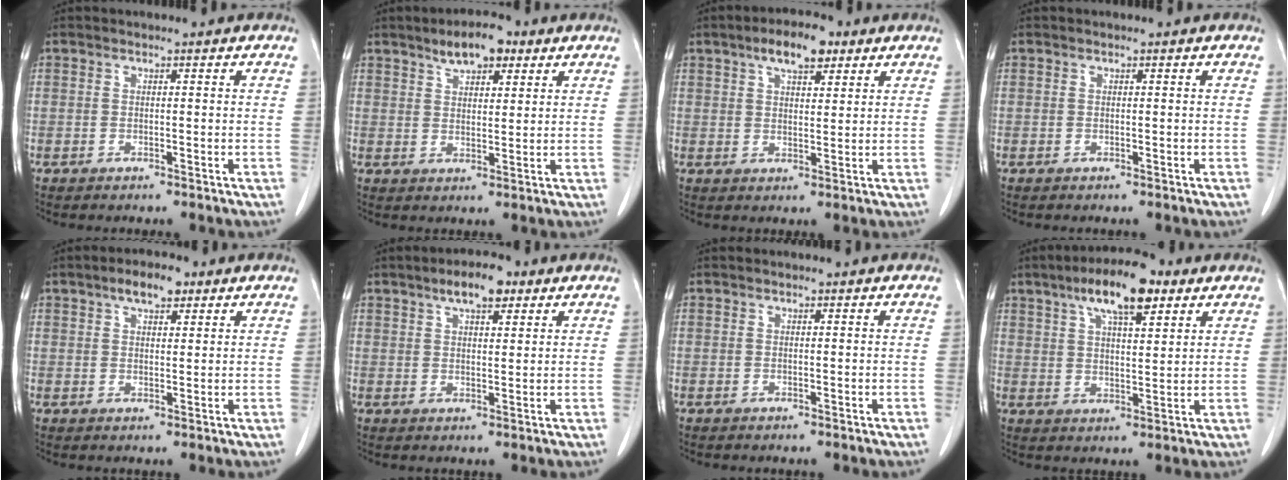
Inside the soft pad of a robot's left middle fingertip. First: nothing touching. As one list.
[{"total": 6.3, "force": [4.1, 2.5, 4.2], "torque": [-0.070, 0.010, 0.064]}, {"total": 6.7, "force": [4.1, 2.5, 4.7], "torque": [-0.082, 0.013, 0.065]}, {"total": 0.0}, {"total": 4.7, "force": [2.9, 1.9, 3.2], "torque": [-0.057, 0.011, 0.048]}, {"total": 6.0, "force": [3.7, 2.0, 4.2], "torque": [-0.075, 0.010, 0.059]}, {"total": 0.0}, {"total": 11.1, "force": [6.5, 3.1, 8.4], "torque": [-0.147, 0.019, 0.106]}]